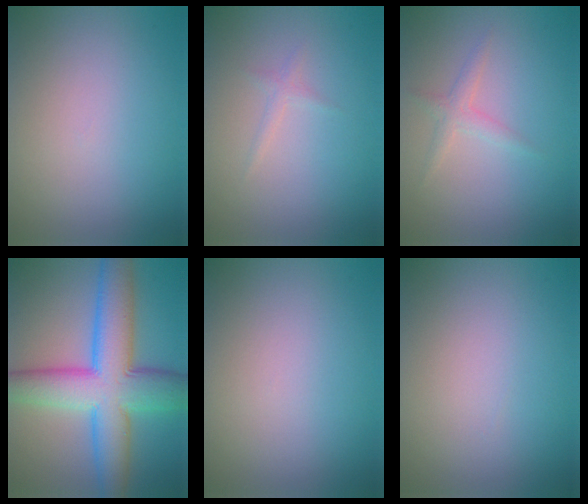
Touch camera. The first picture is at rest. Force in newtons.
{"total": 0.8, "press": 0.8, "slide": 0.0}
{"total": 1.5, "press": 1.5, "slide": 0.0}
{"total": 10.4, "press": 10.4, "slide": 0.4}
{"total": 0.0}
{"total": 0.0}